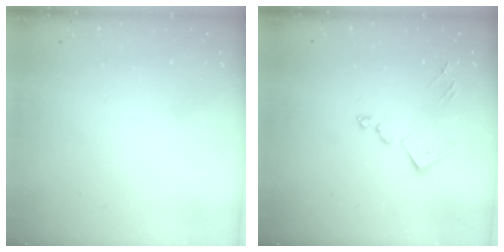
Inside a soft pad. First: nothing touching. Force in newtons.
{"total": 12.1, "press": 12.1, "slide": 0.7}